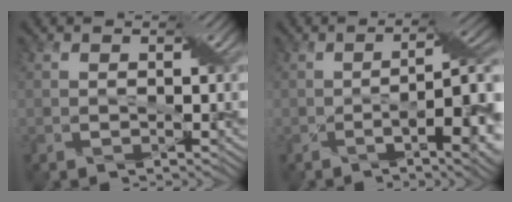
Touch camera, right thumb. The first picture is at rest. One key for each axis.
{"total": 11.6, "fx": -3.3, "fy": 3.4, "fz": 10.6, "tx": -0.141, "ty": -0.006, "tz": -0.043}